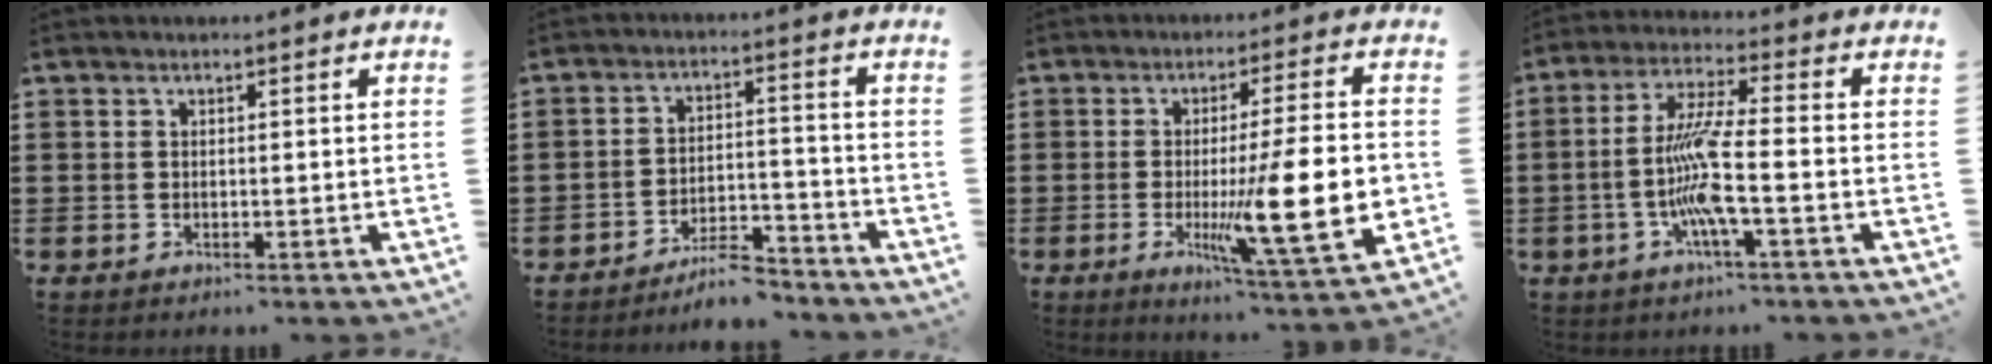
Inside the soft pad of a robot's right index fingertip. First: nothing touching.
{"total": 6.4, "force": [-5.8, 1.0, 2.5], "torque": [-0.040, 0.010, -0.108]}
{"total": 17.4, "force": [-2.2, 3.7, 16.9], "torque": [-0.267, -0.020, -0.028]}
{"total": 8.9, "force": [-2.5, 0.5, 8.5], "torque": [-0.187, -0.014, -0.058]}